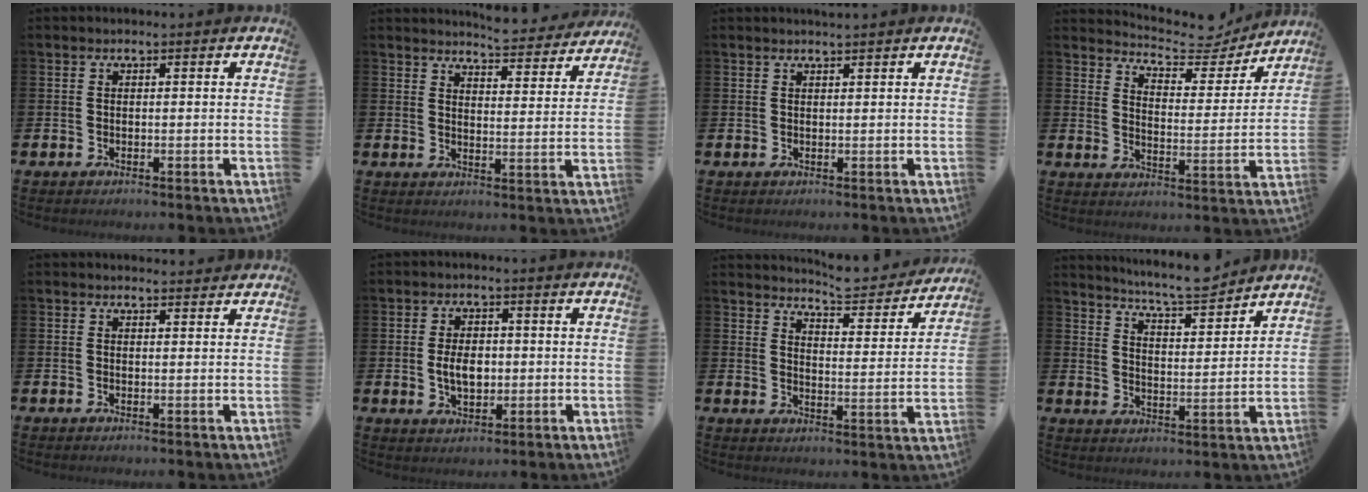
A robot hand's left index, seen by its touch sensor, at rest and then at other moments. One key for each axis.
{"total": 5.4, "fx": 5.4, "fy": 0.2, "fz": 0.6, "tx": -0.020, "ty": -0.036, "tz": 0.094}
{"total": 1.1, "fx": 1.1, "fy": -0.1, "fz": 0.2, "tx": 0.005, "ty": -0.004, "tz": 0.019}
{"total": 6.6, "fx": 6.3, "fy": 1.7, "fz": 1.0, "tx": -0.048, "ty": -0.045, "tz": 0.108}
{"total": 1.3, "fx": 1.2, "fy": 0.3, "fz": 0.0, "tx": 0.006, "ty": -0.003, "tz": 0.021}
{"total": 4.3, "fx": -0.1, "fy": 2.7, "fz": 3.3, "tx": -0.049, "ty": 0.004, "tz": -0.007}
{"total": 5.7, "fx": 5.6, "fy": 0.7, "fz": 1.0, "tx": -0.030, "ty": -0.037, "tz": 0.094}
{"total": 7.2, "fx": 7.1, "fy": 0.2, "fz": 1.6, "tx": -0.045, "ty": -0.048, "tz": 0.124}